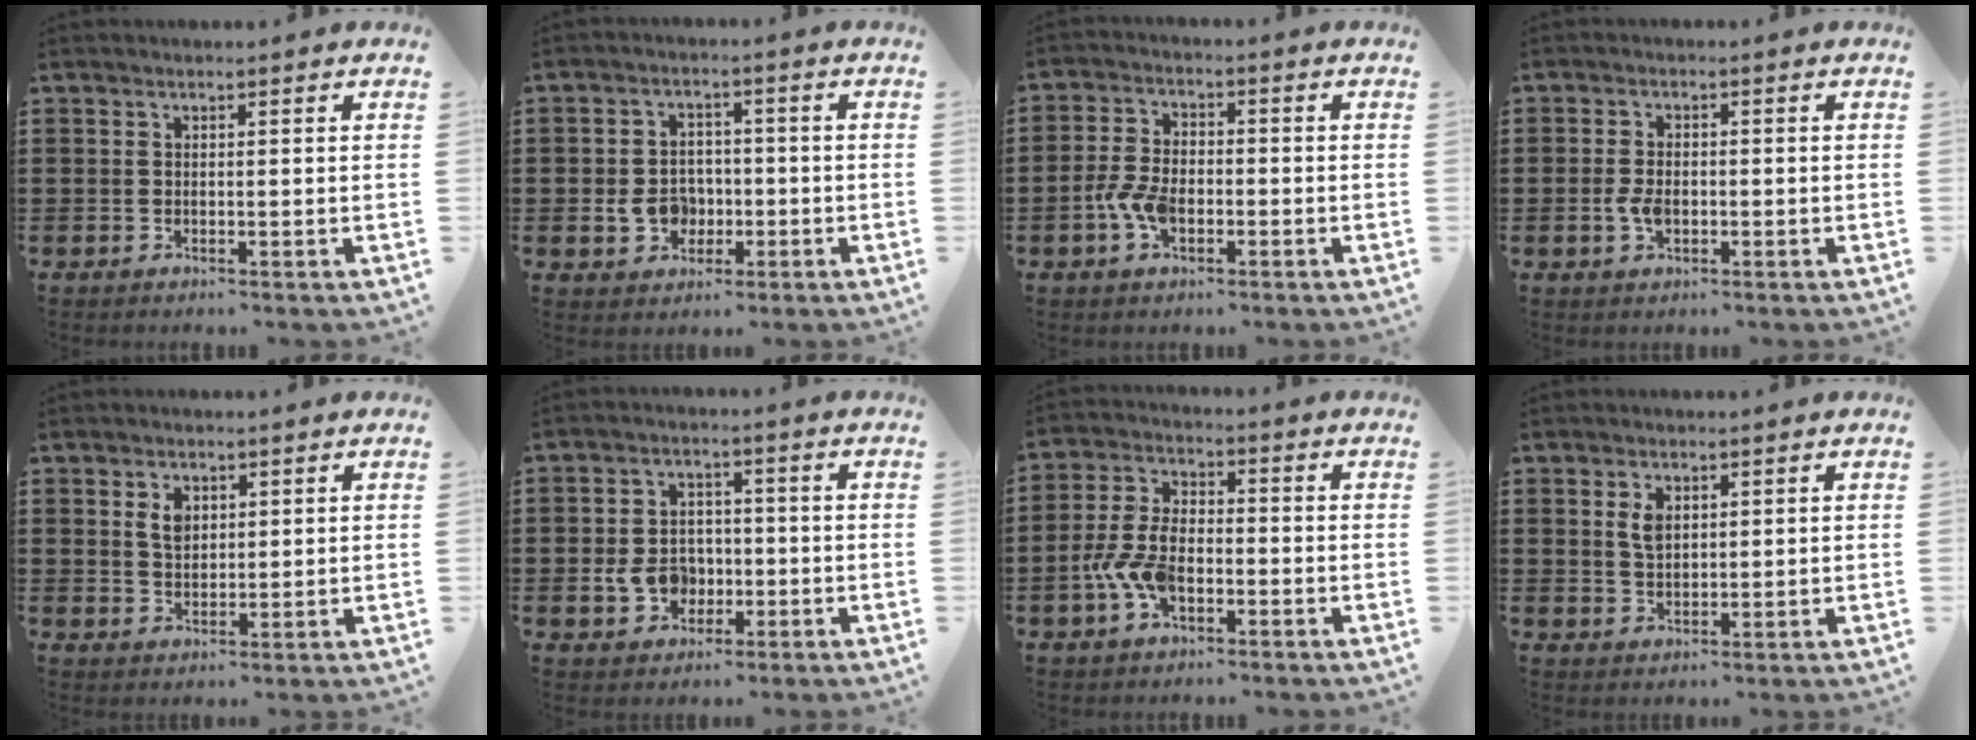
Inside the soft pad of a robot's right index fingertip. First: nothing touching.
{"total": 5.7, "force": [-1.3, 4.6, 3.2], "torque": [-0.081, 0.006, -0.027]}
{"total": 5.2, "force": [-2.0, 2.9, 3.8], "torque": [-0.094, -0.001, -0.040]}
{"total": 3.0, "force": [-0.8, 1.8, 2.2], "torque": [-0.063, -0.007, -0.020]}
{"total": 3.0, "force": [1.2, 2.0, 1.9], "torque": [-0.045, 0.008, 0.021]}
{"total": 6.3, "force": [-1.5, 5.0, 3.6], "torque": [-0.088, 0.009, -0.030]}
{"total": 7.5, "force": [-2.7, 4.0, 5.7], "torque": [-0.145, -0.003, -0.058]}
{"total": 2.9, "force": [1.1, 1.6, 2.1], "torque": [-0.048, 0.005, 0.019]}